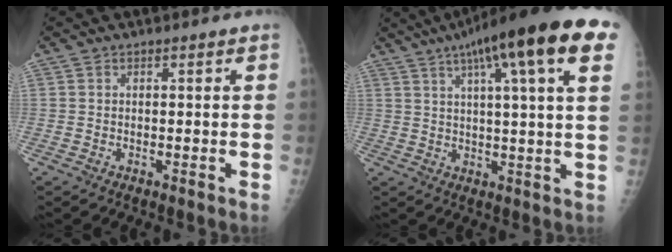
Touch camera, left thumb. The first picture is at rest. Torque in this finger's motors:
{"motor_torque": [0.93, 0.34, 1.83, -0.95, 0.29]}